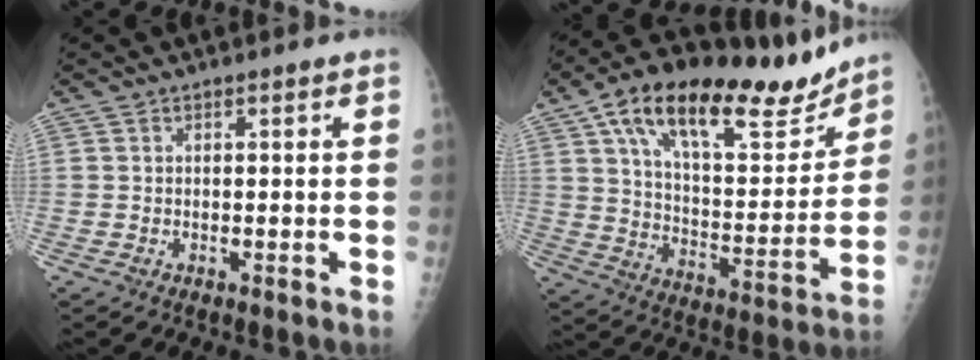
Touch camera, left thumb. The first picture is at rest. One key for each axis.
{"total": 25.7, "fx": 16.9, "fy": 10.0, "fz": 16.6, "tx": -0.214, "ty": -0.040, "tz": 0.272}